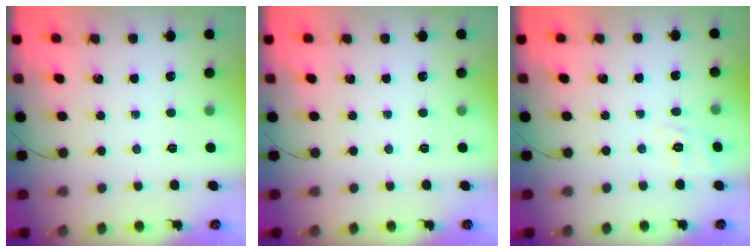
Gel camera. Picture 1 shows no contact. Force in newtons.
{"total": 0.0}
{"total": 2.2, "press": 0.8, "slide": 2.0}